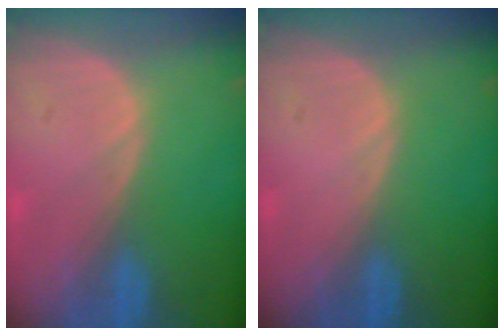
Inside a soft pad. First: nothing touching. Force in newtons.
{"total": 0.0}